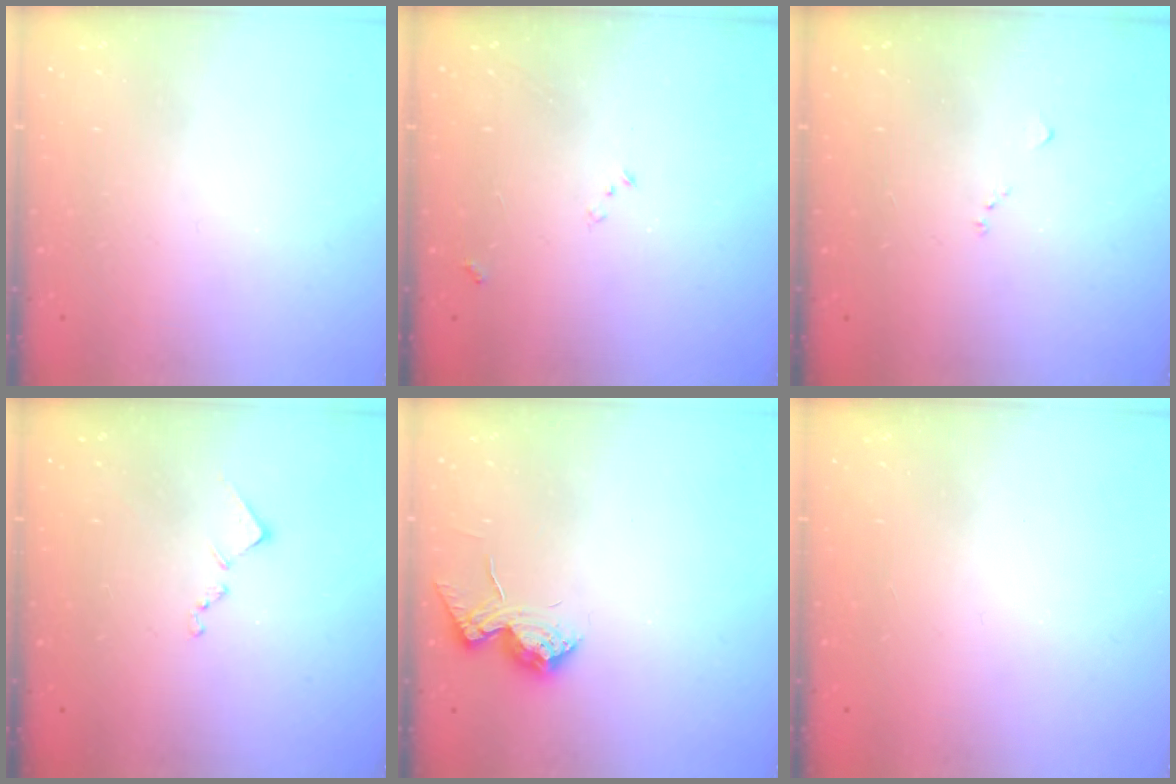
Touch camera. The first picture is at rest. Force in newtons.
{"total": 7.6, "press": 7.5, "slide": 0.9}
{"total": 5.8, "press": 5.7, "slide": 0.7}
{"total": 8.4, "press": 8.3, "slide": 0.6}
{"total": 12.1, "press": 12.1, "slide": 0.5}
{"total": 1.0, "press": 0.9, "slide": 0.1}